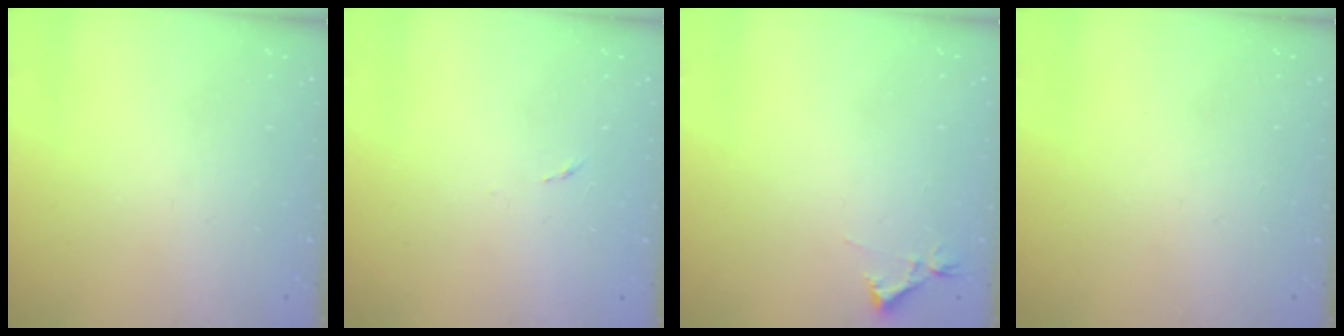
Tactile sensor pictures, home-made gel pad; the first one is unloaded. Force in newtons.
{"total": 2.6, "press": 2.6, "slide": 0.4}
{"total": 3.4, "press": 3.3, "slide": 0.7}
{"total": 0.0}